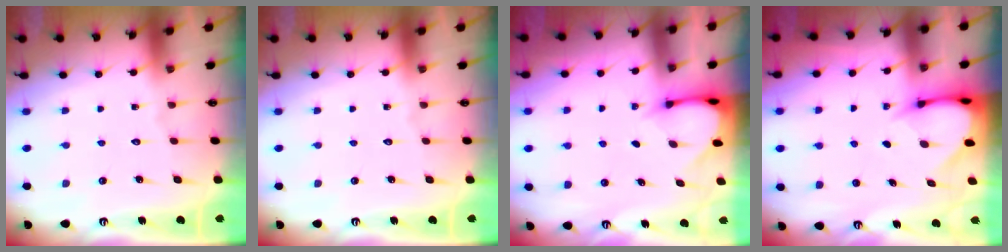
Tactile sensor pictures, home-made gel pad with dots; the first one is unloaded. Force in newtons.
{"total": 0.0}
{"total": 2.9, "press": 2.8, "slide": 0.3}
{"total": 3.6, "press": 3.6, "slide": 0.2}